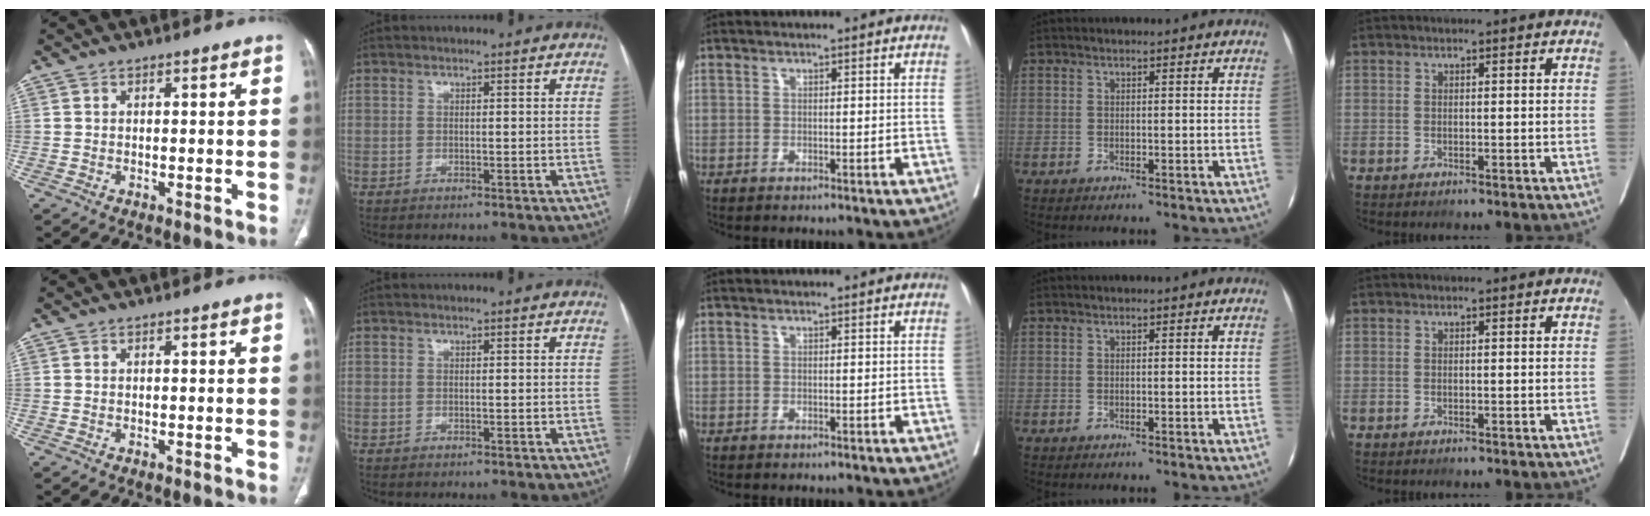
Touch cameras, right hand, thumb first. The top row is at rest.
{}